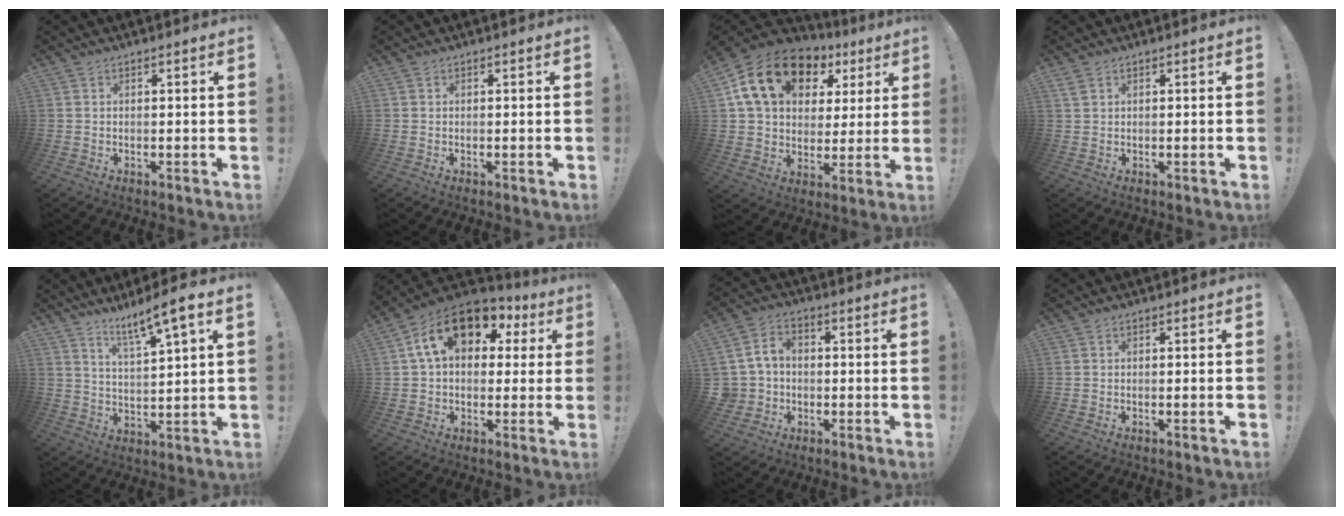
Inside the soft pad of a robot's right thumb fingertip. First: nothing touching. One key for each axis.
{"total": 0.0}
{"total": 19.8, "fx": 9.1, "fy": 13.3, "fz": 11.5, "tx": -0.188, "ty": -0.025, "tz": 0.174}
{"total": 1.6, "fx": 1.0, "fy": 0.8, "fz": 1.1, "tx": -0.029, "ty": 0.004, "tz": 0.020}
{"total": 8.9, "fx": 6.5, "fy": 0.4, "fz": 6.0, "tx": -0.103, "ty": -0.036, "tz": 0.105}
{"total": 16.9, "fx": 6.5, "fy": 10.6, "fz": 11.4, "tx": -0.183, "ty": -0.009, "tz": 0.118}
{"total": 7.1, "fx": -0.7, "fy": 6.7, "fz": 2.2, "tx": -0.043, "ty": 0.014, "tz": -0.010}
{"total": 1.0, "fx": -0.4, "fy": -0.4, "fz": 0.8, "tx": -0.021, "ty": 0.001, "tz": -0.006}